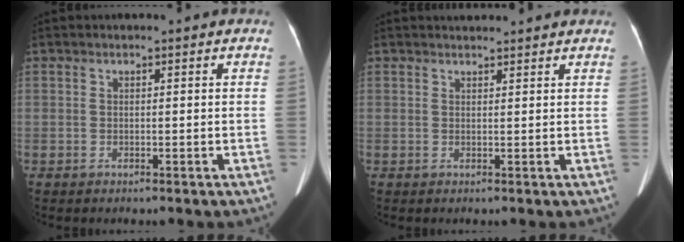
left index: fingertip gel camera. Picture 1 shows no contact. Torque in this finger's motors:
{"motor_torque": [0.60, -1.54, 0.02, 0.01]}